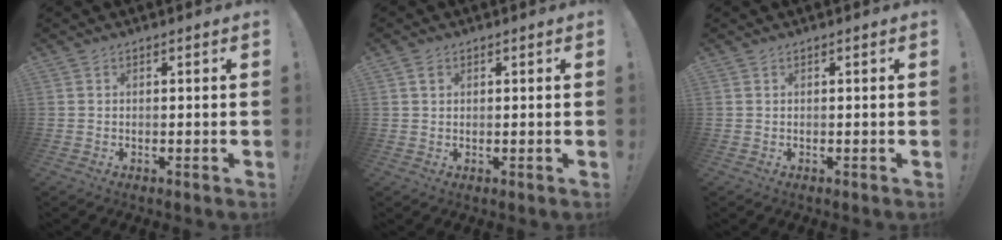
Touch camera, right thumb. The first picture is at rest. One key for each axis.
{"total": 1.3, "fx": 0.8, "fy": 1.0, "fz": 0.4, "tx": 0.007, "ty": -0.004, "tz": 0.011}
{"total": 0.0}